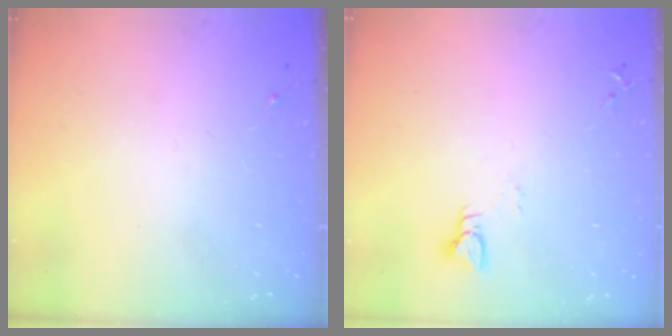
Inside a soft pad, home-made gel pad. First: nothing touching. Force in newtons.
{"total": 3.0, "press": 3.0, "slide": 0.3}